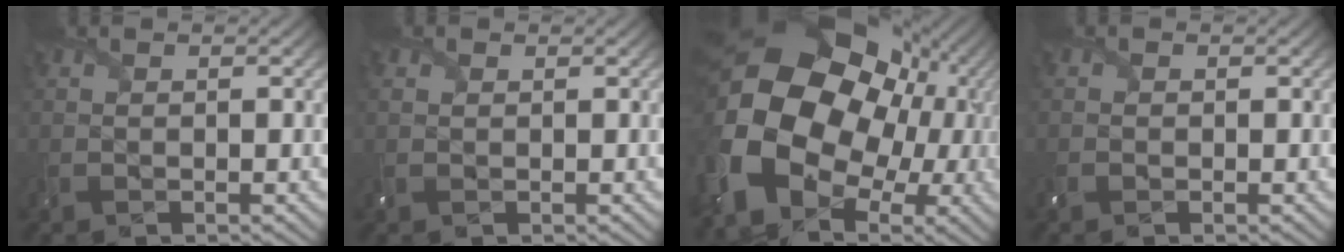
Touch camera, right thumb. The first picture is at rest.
{"total": 1.2, "force": [0.5, 0.9, 0.6], "torque": [-0.019, 0.003, 0.011]}
{"total": 21.4, "force": [0.0, 17.8, 11.9], "torque": [-0.230, -0.072, -0.001]}
{"total": 0.9, "force": [-0.5, 0.7, 0.2], "torque": [-0.005, -0.003, -0.012]}